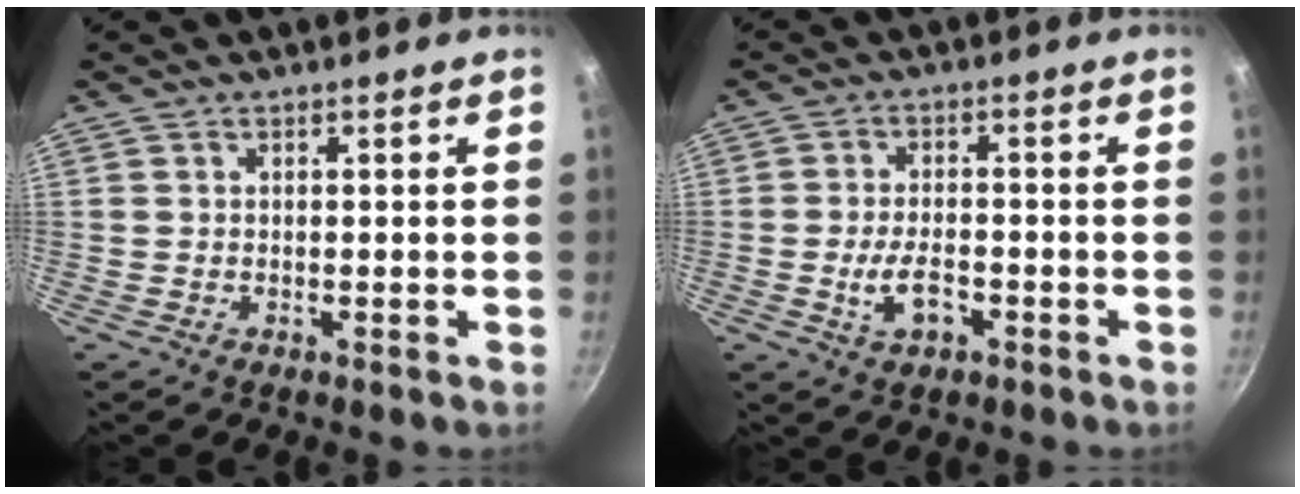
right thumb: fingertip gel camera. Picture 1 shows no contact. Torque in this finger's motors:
{"motor_torque": [-0.39, 0.05, -0.11, 0.03, 0.02]}